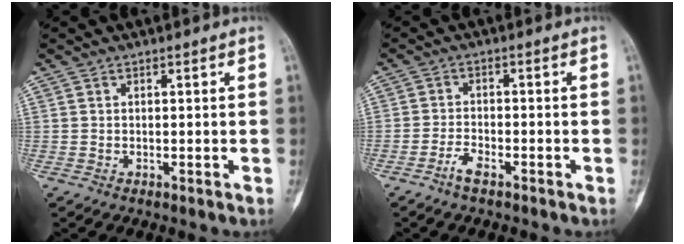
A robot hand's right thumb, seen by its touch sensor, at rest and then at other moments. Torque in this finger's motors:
{"motor_torque": [0.05, -0.04, 0.14, 0.06, 0.04]}